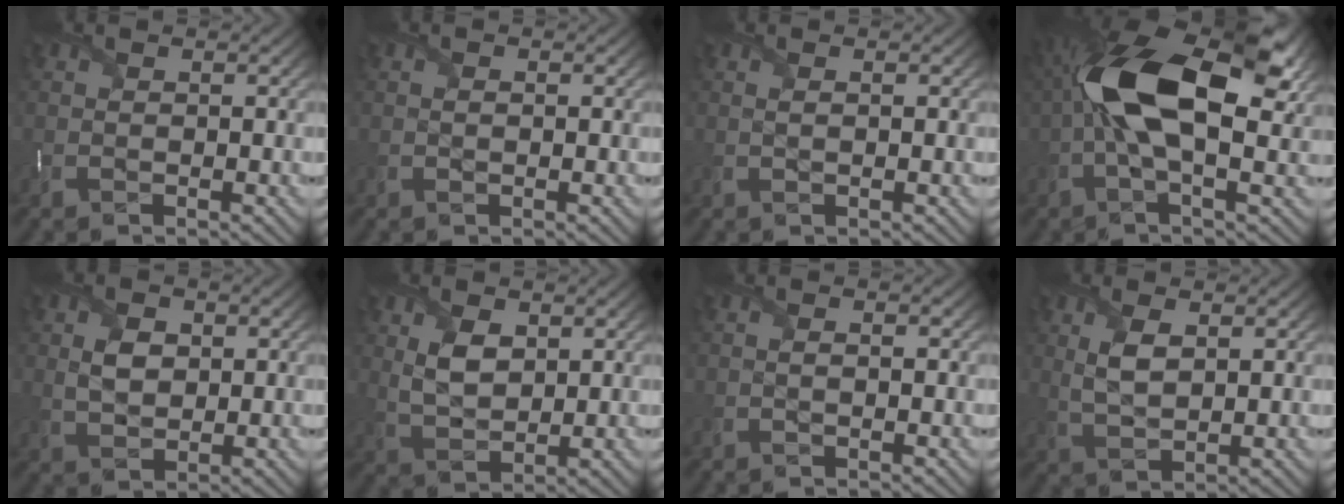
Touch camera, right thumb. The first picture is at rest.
{"total": 1.1, "force": [0.0, 0.7, 0.9], "torque": [-0.016, -0.003, 0.004]}
{"total": 0.8, "force": [0.2, 0.1, 0.8], "torque": [-0.019, 0.000, 0.004]}
{"total": 15.8, "force": [2.1, 7.6, 13.7], "torque": [-0.273, 0.012, 0.023]}
{"total": 4.0, "force": [0.8, 2.8, 2.7], "torque": [-0.061, -0.003, 0.014]}
{"total": 5.4, "force": [1.7, 3.3, 3.9], "torque": [-0.089, -0.006, 0.036]}
{"total": 1.1, "force": [-0.2, 0.3, 1.0], "torque": [-0.023, 0.000, -0.004]}
{"total": 4.3, "force": [1.3, 2.1, 3.5], "torque": [-0.086, -0.004, 0.033]}